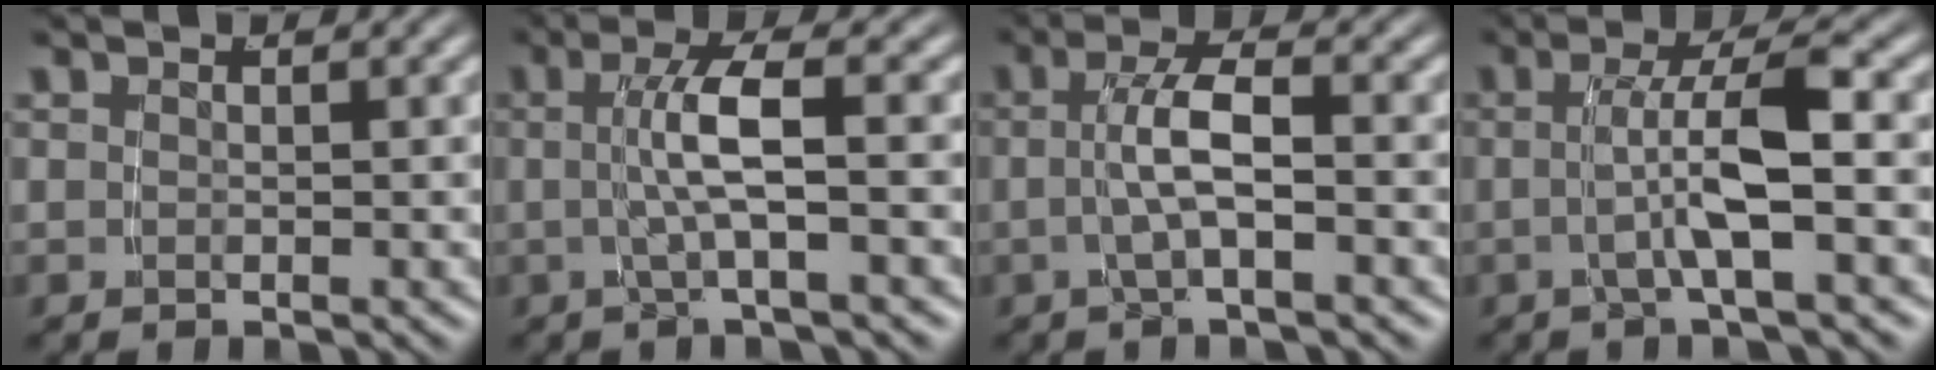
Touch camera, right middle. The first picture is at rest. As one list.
[{"total": 3.7, "force": [-0.1, 0.0, 3.7], "torque": [-0.069, 0.008, -0.002]}, {"total": 3.4, "force": [-0.4, 0.3, 3.4], "torque": [-0.064, 0.007, -0.007]}, {"total": 4.0, "force": [-0.7, 0.0, 4.0], "torque": [-0.073, 0.005, -0.012]}]